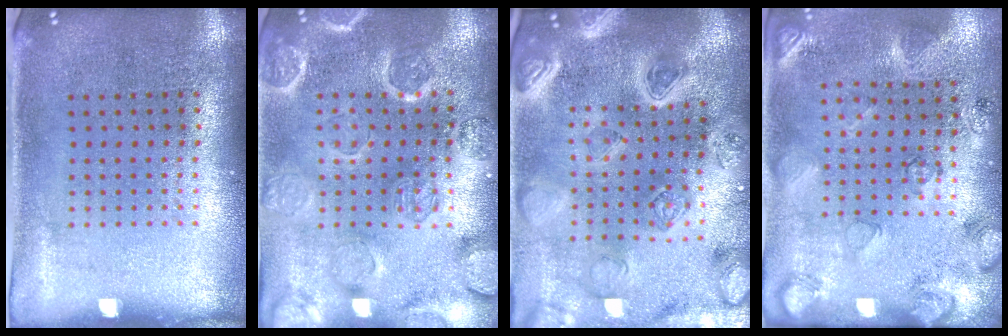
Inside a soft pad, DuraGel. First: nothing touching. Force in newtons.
{"total": 3.1, "press": 3.0, "slide": 0.6}
{"total": 4.8, "press": 4.1, "slide": 2.4}
{"total": 2.5, "press": 2.0, "slide": 1.5}